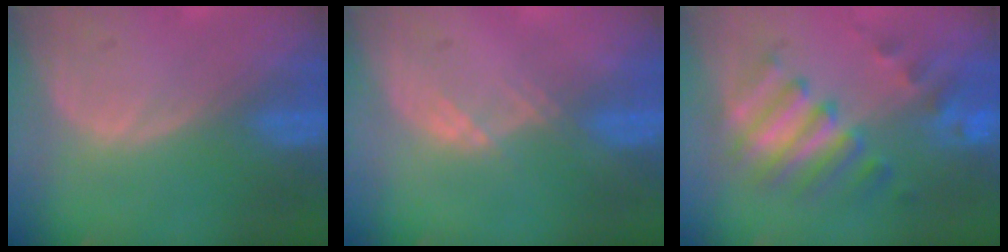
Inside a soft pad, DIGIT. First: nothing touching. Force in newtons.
{"total": 1.5, "press": 1.3, "slide": 0.8}
{"total": 8.1, "press": 7.7, "slide": 2.7}